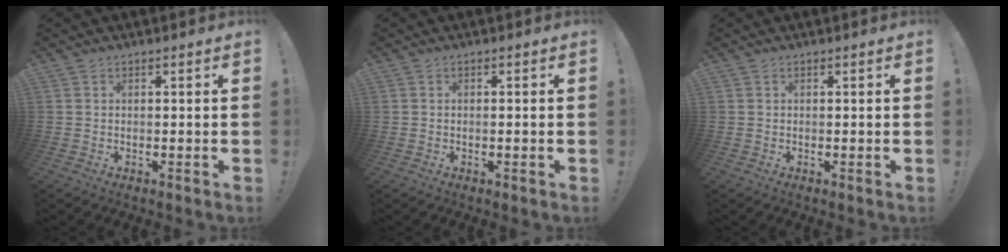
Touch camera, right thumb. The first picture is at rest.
{"total": 0.7, "force": [-0.4, -0.1, 0.6], "torque": [-0.009, 0.000, -0.008]}
{"total": 0.0}